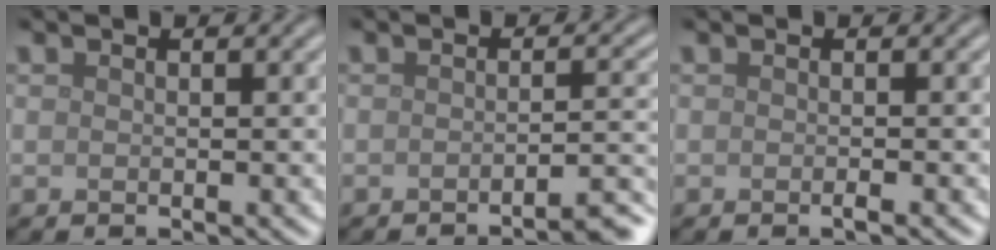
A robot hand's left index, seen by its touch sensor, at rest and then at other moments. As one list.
[{"total": 3.4, "force": [-2.5, 0.5, 2.2], "torque": [-0.017, 0.009, -0.043]}, {"total": 0.7, "force": [-0.4, 0.0, 0.6], "torque": [-0.008, -0.001, -0.008]}]